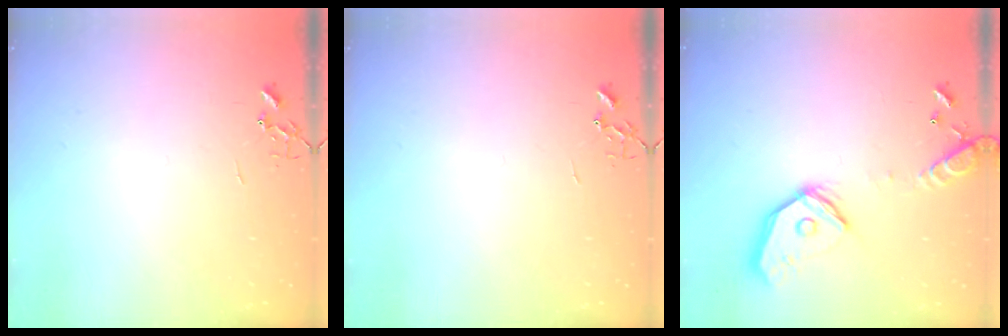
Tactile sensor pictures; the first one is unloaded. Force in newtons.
{"total": 0.0}
{"total": 17.6, "press": 17.4, "slide": 2.7}